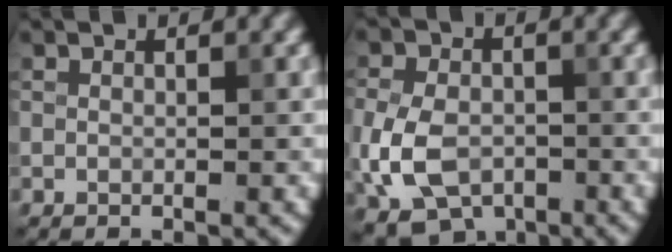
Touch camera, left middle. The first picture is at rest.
{"total": 7.4, "force": [-2.2, 5.2, 4.8], "torque": [-0.115, -0.013, -0.050]}